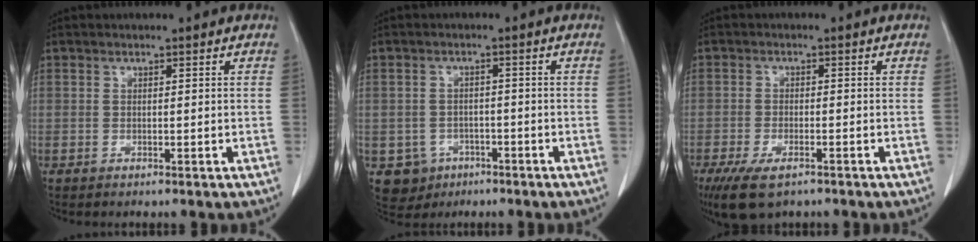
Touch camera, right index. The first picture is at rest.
{"total": 5.0, "force": [-2.3, 4.4, 0.6], "torque": [-0.010, 0.008, -0.030]}
{"total": 7.0, "force": [-4.7, 2.6, 4.5], "torque": [-0.084, -0.014, -0.079]}